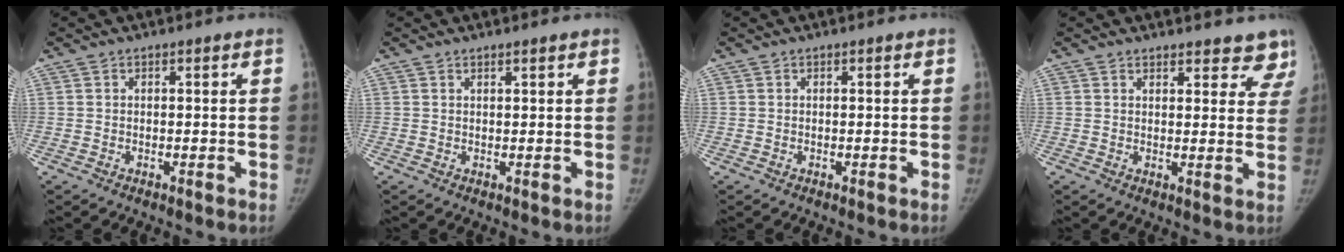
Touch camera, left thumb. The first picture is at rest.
{"total": 0.9, "force": [0.7, 0.2, 0.5], "torque": [-0.006, -0.004, 0.013]}
{"total": 0.0}
{"total": 8.4, "force": [7.6, 3.0, 1.6], "torque": [0.035, -0.032, 0.067]}